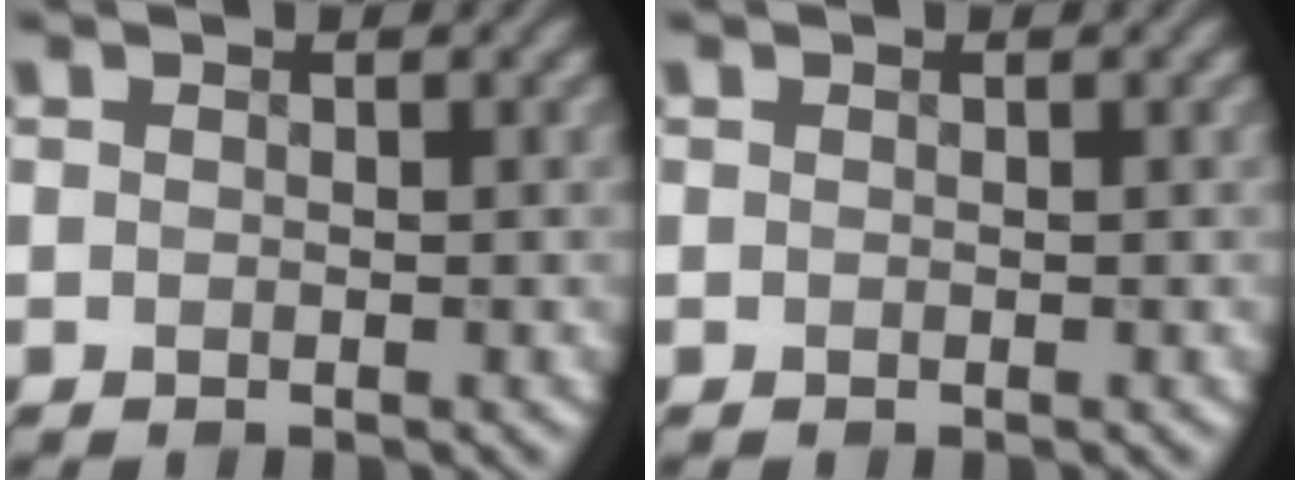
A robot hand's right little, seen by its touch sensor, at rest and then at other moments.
{"total": 0.0}